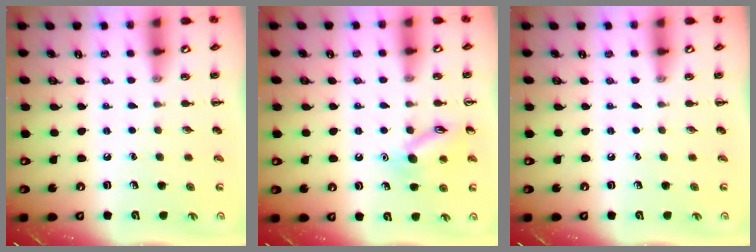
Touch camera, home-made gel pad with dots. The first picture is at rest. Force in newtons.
{"total": 12.0, "press": 12.0, "slide": 0.8}
{"total": 0.0}